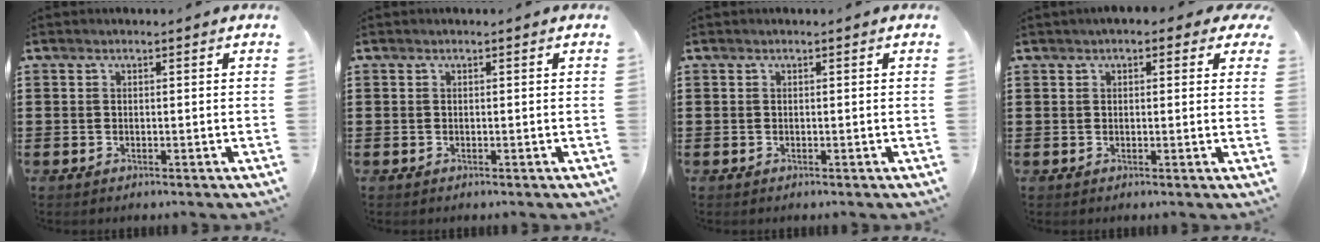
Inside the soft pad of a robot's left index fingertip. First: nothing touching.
{"total": 0.0}
{"total": 0.0}
{"total": 1.9, "force": [1.1, 1.0, 1.2], "torque": [-0.020, 0.006, 0.017]}